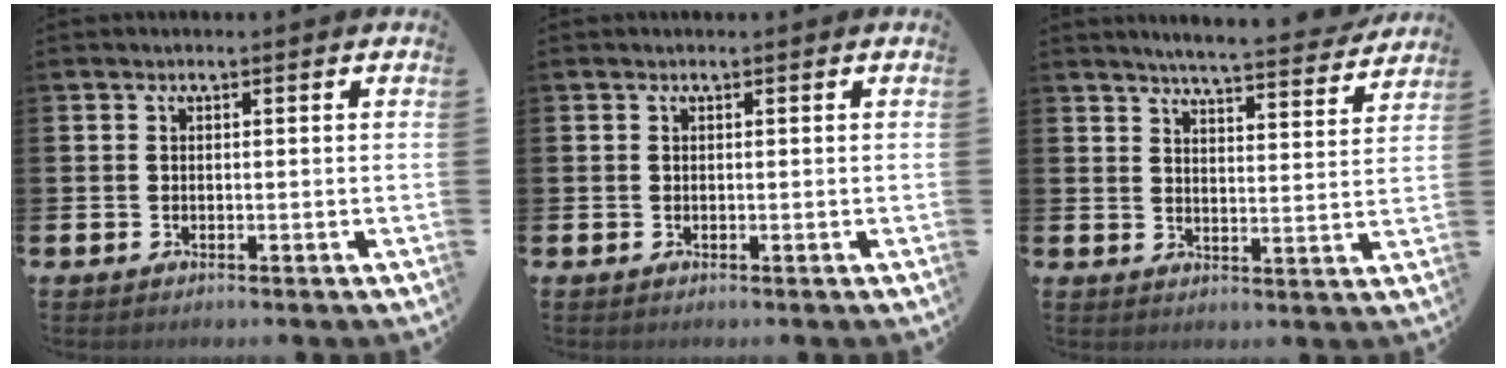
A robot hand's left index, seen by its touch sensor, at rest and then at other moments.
{"total": 0.0}
{"total": 5.6, "force": [5.5, -0.1, 1.2], "torque": [-0.030, -0.042, 0.092]}